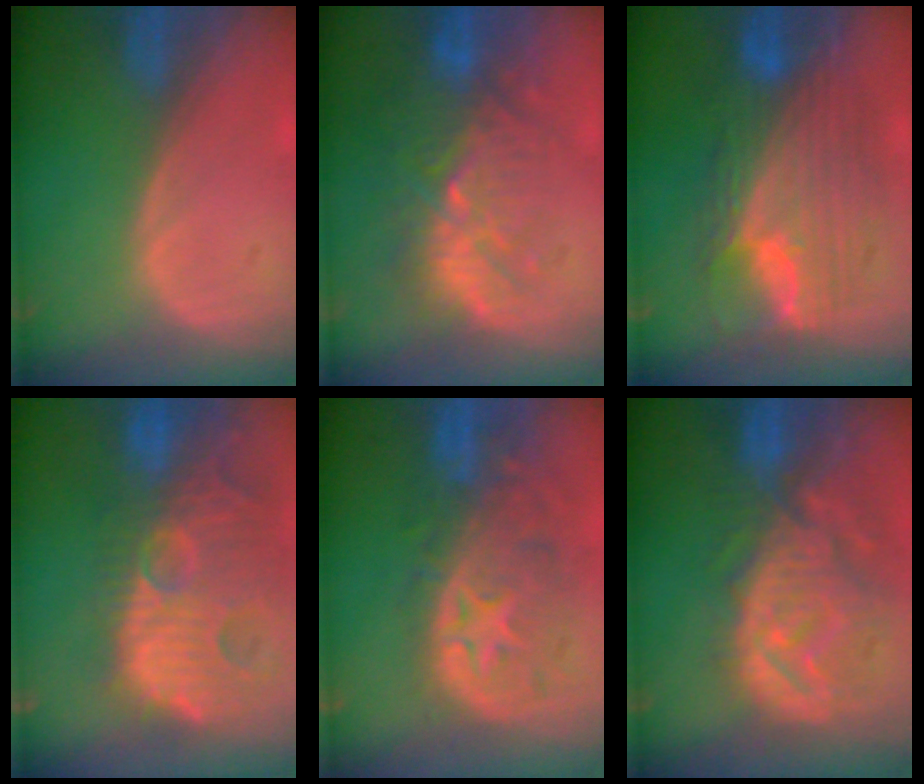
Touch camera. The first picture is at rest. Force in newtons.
{"total": 10.6, "press": 9.6, "slide": 4.5}
{"total": 11.4, "press": 11.3, "slide": 0.9}
{"total": 14.6, "press": 12.5, "slide": 7.5}
{"total": 11.1, "press": 9.8, "slide": 5.1}
{"total": 12.3, "press": 11.0, "slide": 5.3}